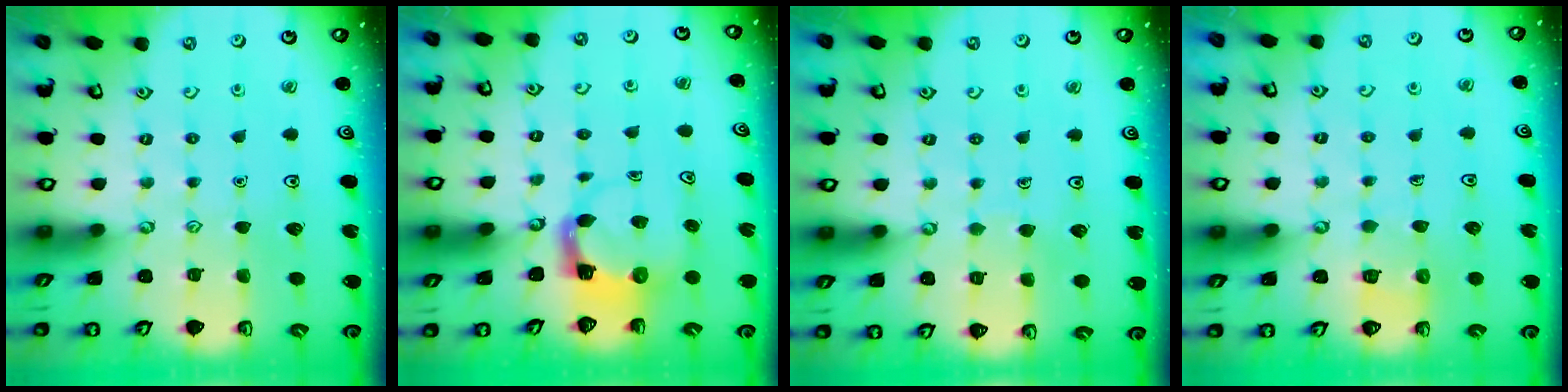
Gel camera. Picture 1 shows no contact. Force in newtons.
{"total": 3.9, "press": 3.9, "slide": 0.7}
{"total": 3.4, "press": 3.4, "slide": 0.3}
{"total": 5.2, "press": 5.2, "slide": 0.3}